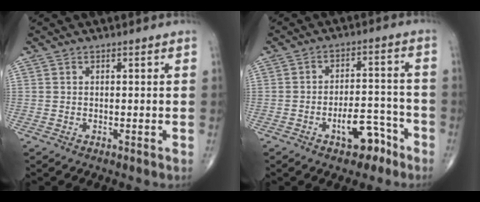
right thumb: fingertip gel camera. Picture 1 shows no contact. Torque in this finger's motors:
{"motor_torque": [2.54, 1.87, 0.89, -0.33, 0.21]}